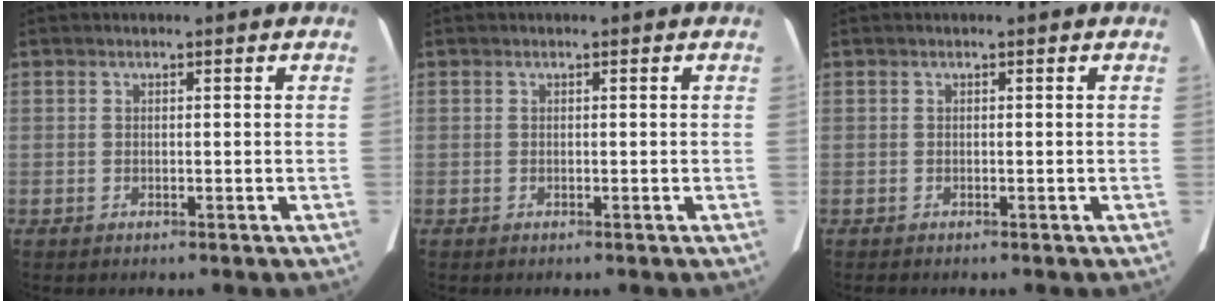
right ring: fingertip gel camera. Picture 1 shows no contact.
{"total": 0.0}
{"total": 0.0}